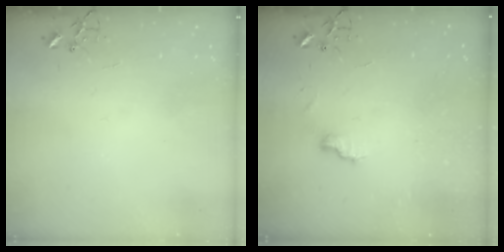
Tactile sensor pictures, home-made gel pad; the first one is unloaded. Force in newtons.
{"total": 6.7, "press": 6.6, "slide": 0.7}